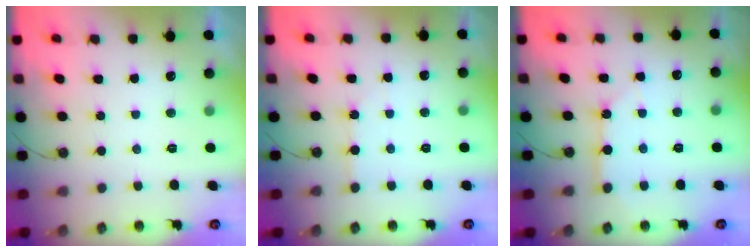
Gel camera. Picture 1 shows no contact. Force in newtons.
{"total": 2.7, "press": 2.7, "slide": 0.4}
{"total": 3.4, "press": 3.4, "slide": 0.3}